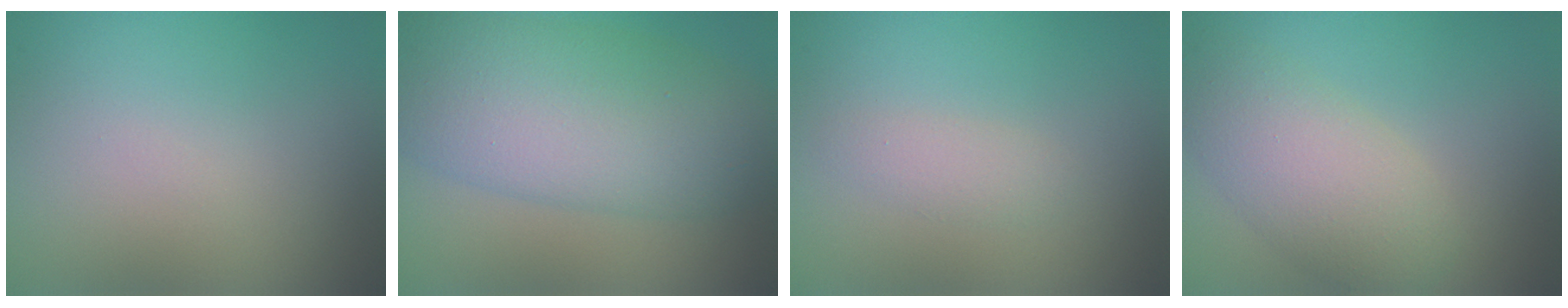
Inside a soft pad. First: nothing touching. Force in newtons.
{"total": 10.5, "press": 10.5, "slide": 0.2}
{"total": 1.4, "press": 1.4, "slide": 0.1}
{"total": 5.4, "press": 5.4, "slide": 0.2}